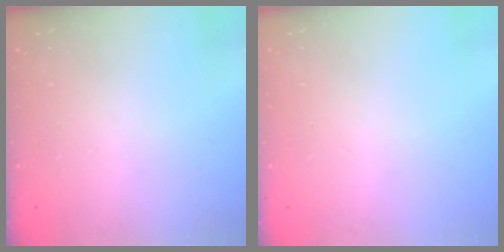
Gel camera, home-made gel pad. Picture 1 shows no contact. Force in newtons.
{"total": 0.5, "press": 0.5, "slide": 0.2}